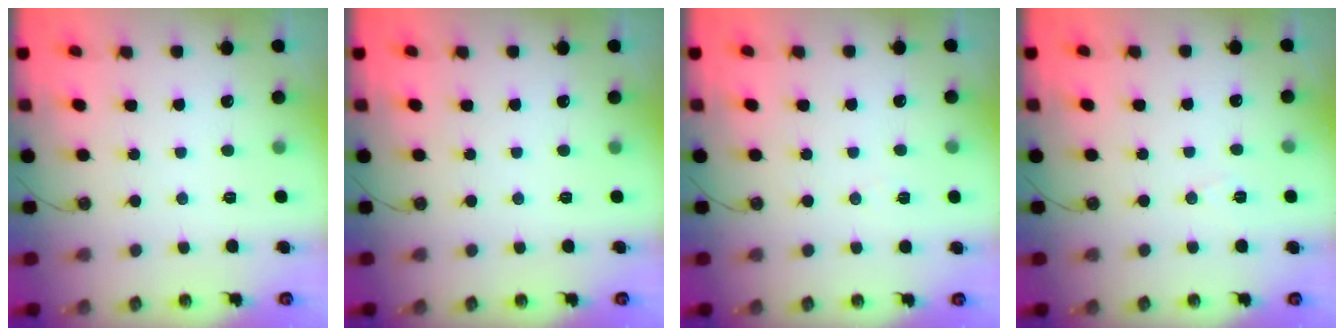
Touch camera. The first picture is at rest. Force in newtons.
{"total": 0.0}
{"total": 4.3, "press": 3.2, "slide": 2.8}
{"total": 6.1, "press": 4.2, "slide": 4.5}